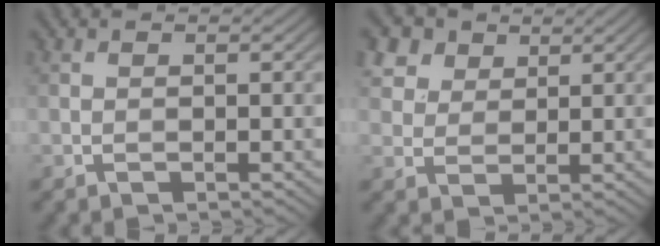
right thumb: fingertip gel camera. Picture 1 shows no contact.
{"total": 6.4, "force": [4.1, 4.1, 2.7], "torque": [-0.093, 0.000, 0.087]}